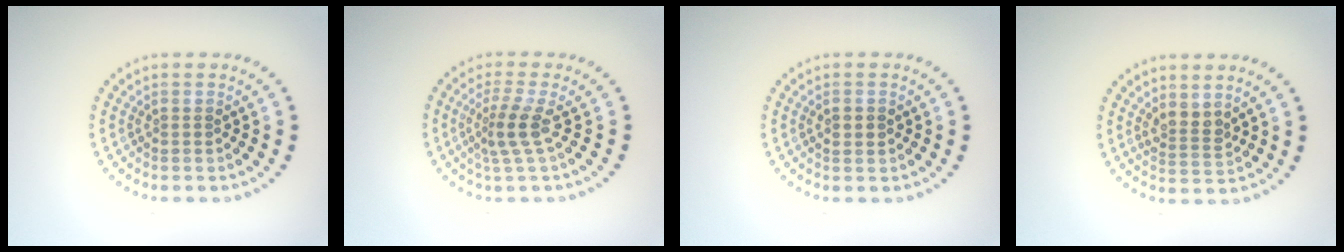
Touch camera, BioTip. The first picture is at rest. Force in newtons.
{"total": 2.6, "press": 1.8, "slide": 1.9}
{"total": 1.9, "press": 1.9, "slide": 0.1}
{"total": 2.1, "press": 1.7, "slide": 1.2}